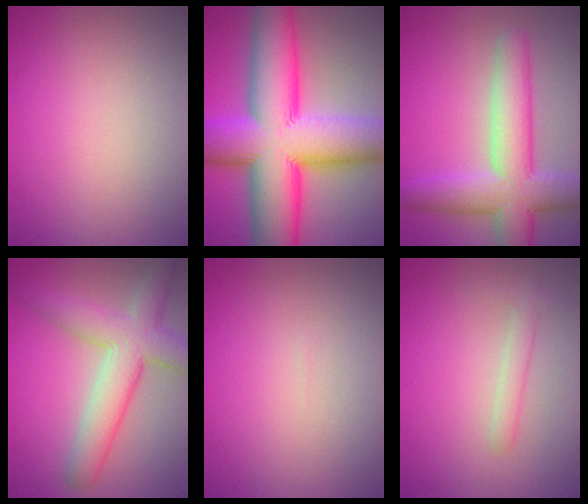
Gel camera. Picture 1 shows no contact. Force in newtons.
{"total": 16.5, "press": 16.5, "slide": 0.2}
{"total": 7.5, "press": 7.5, "slide": 0.5}
{"total": 6.2, "press": 6.2, "slide": 0.2}
{"total": 0.0}
{"total": 1.4, "press": 1.4, "slide": 0.0}